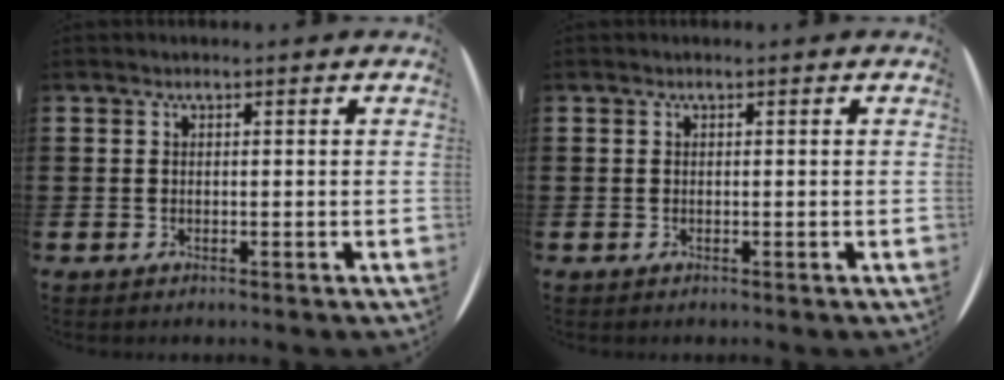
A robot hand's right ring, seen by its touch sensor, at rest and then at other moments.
{"total": 0.0}